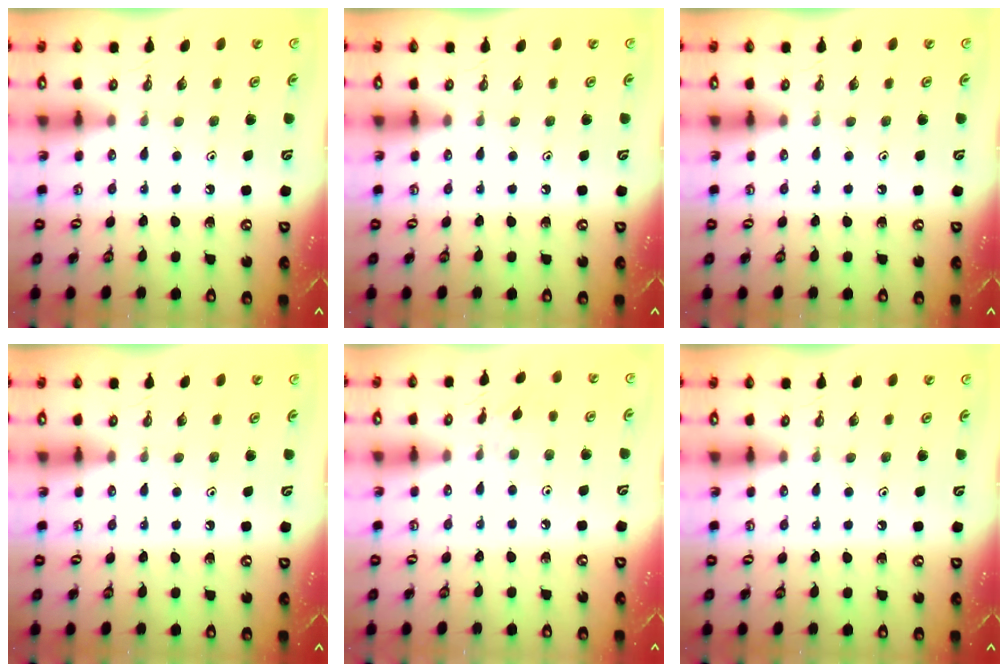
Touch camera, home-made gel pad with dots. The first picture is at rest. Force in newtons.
{"total": 0.0}
{"total": 0.0}
{"total": 0.0}
{"total": 2.8, "press": 2.8, "slide": 0.1}
{"total": 0.0}